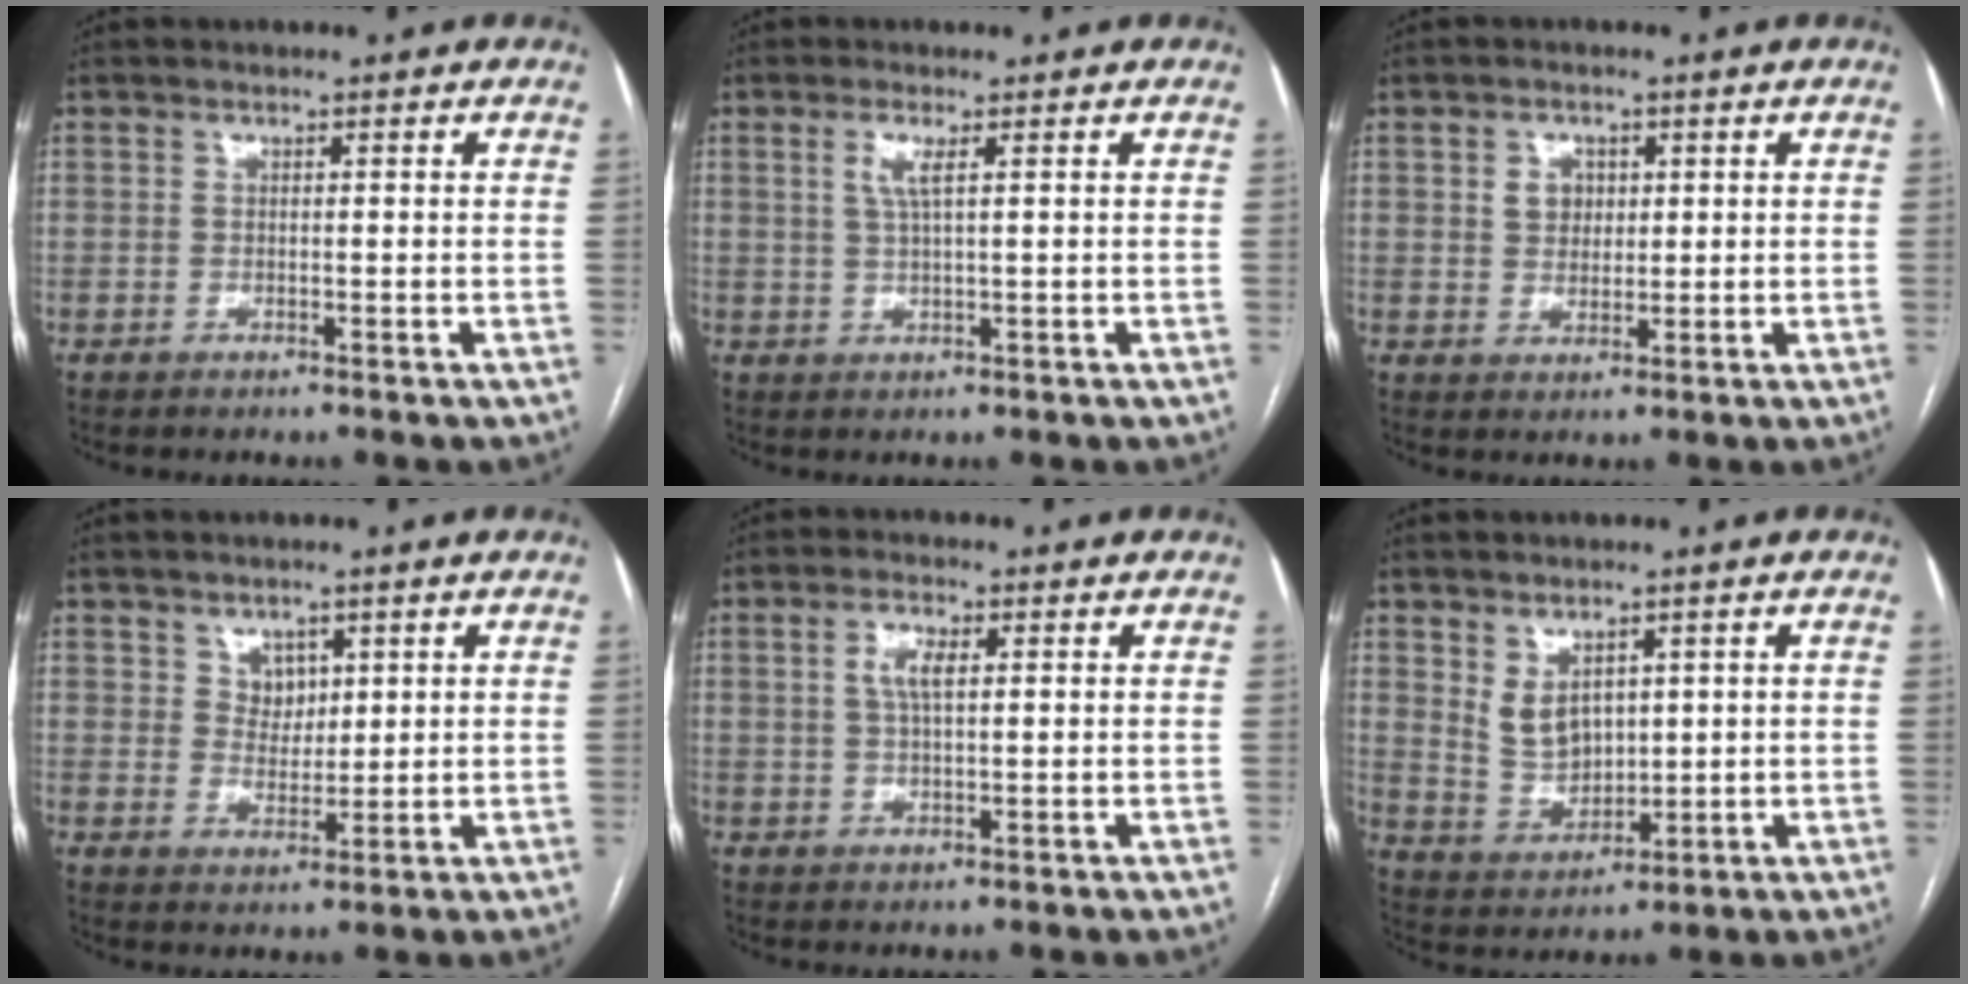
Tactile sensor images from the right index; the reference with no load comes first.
{"total": 2.5, "force": [0.9, 0.1, 2.3], "torque": [-0.056, 0.001, 0.019]}
{"total": 3.2, "force": [1.0, 2.6, 1.4], "torque": [-0.021, 0.006, 0.018]}
{"total": 3.3, "force": [1.7, 2.5, 1.2], "torque": [-0.017, 0.001, 0.033]}
{"total": 3.4, "force": [0.9, 1.1, 3.1], "torque": [-0.066, 0.005, 0.019]}
{"total": 5.4, "force": [2.2, 3.7, 3.3], "torque": [-0.074, 0.002, 0.057]}